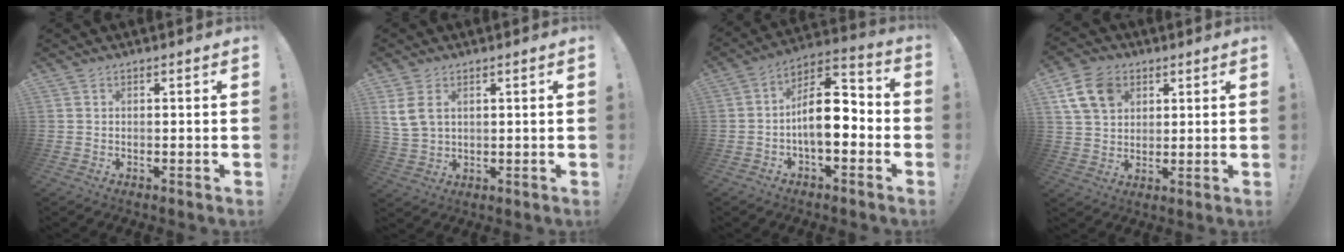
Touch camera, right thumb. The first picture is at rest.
{"total": 6.8, "force": [3.0, 4.3, 4.3], "torque": [-0.086, -0.010, 0.057]}
{"total": 13.6, "force": [-1.6, 6.9, 11.6], "torque": [-0.189, 0.012, -0.026]}
{"total": 11.6, "force": [5.5, 8.3, 5.9], "torque": [-0.108, -0.015, 0.111]}